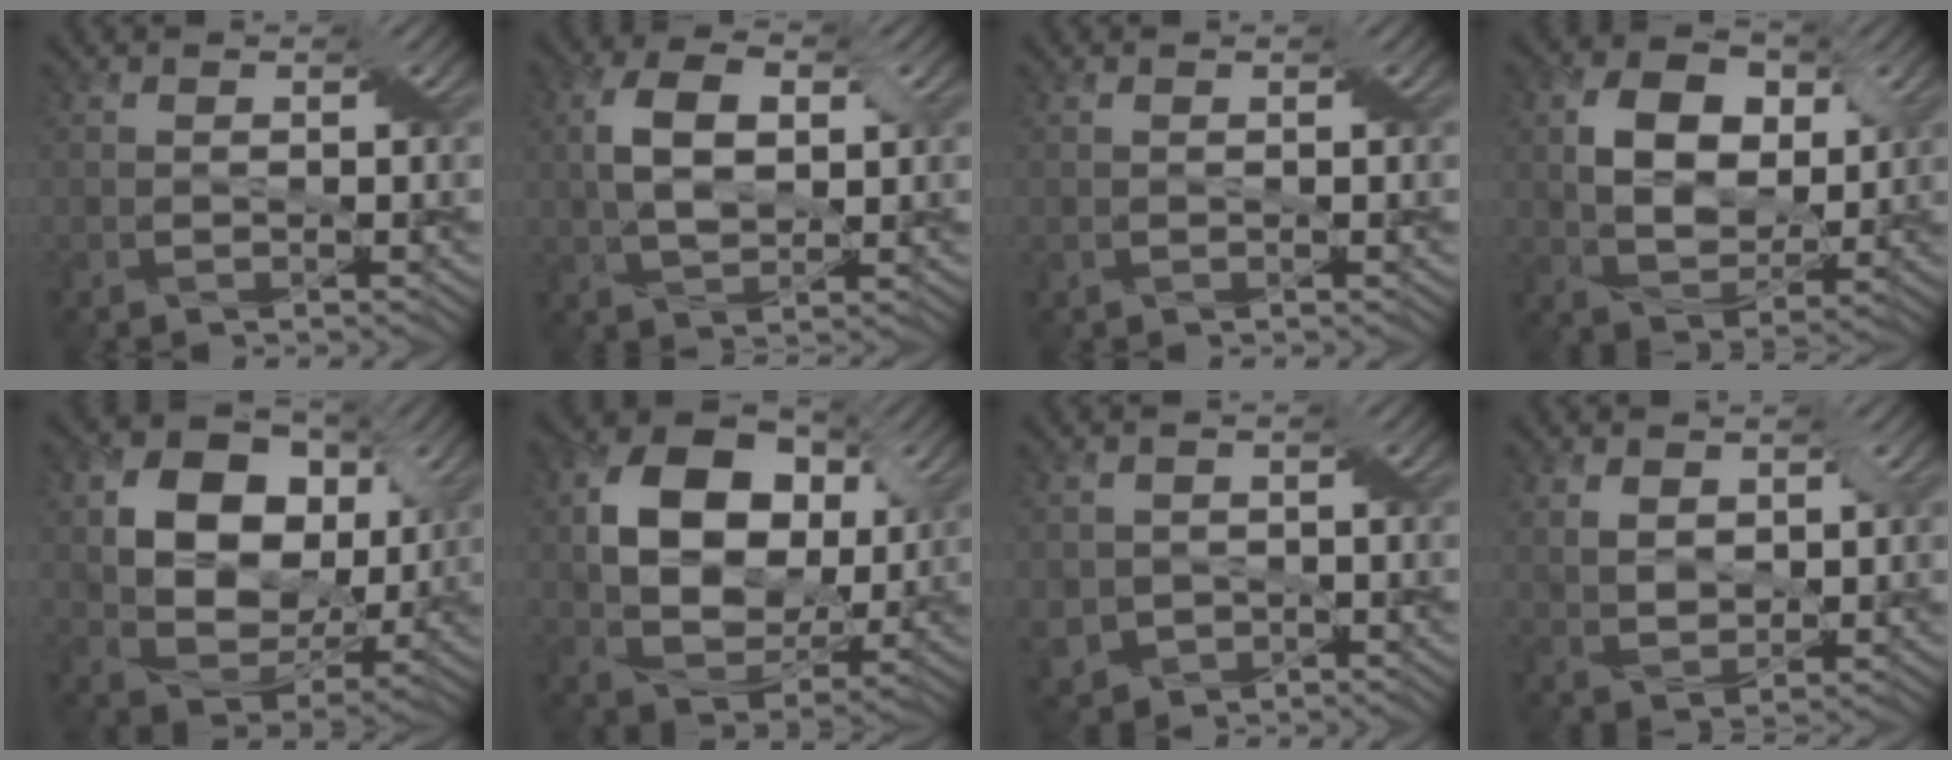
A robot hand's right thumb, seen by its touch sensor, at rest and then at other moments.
{"total": 6.9, "force": [1.4, 3.8, 5.6], "torque": [-0.117, 0.008, 0.022]}
{"total": 0.6, "force": [-0.1, 0.5, 0.3], "torque": [-0.012, -0.003, -0.003]}
{"total": 8.7, "force": [2.5, 5.8, 6.0], "torque": [-0.122, 0.005, 0.040]}
{"total": 12.3, "force": [3.2, 9.1, 7.8], "torque": [-0.169, -0.001, 0.055]}
{"total": 12.6, "force": [3.0, 8.8, 8.5], "torque": [-0.176, 0.004, 0.049]}
{"total": 4.2, "force": [-1.0, 3.9, 1.3], "torque": [-0.044, -0.014, -0.023]}
{"total": 4.1, "force": [2.1, 2.5, 2.6], "torque": [-0.065, -0.003, 0.041]}